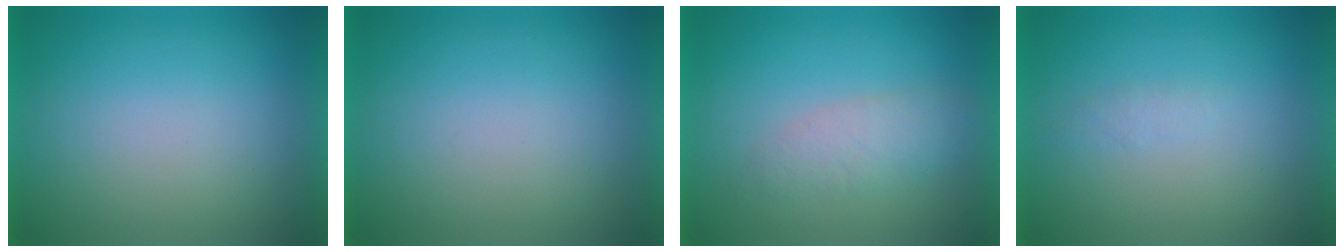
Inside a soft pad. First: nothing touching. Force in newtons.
{"total": 0.0}
{"total": 2.9}
{"total": 1.2}